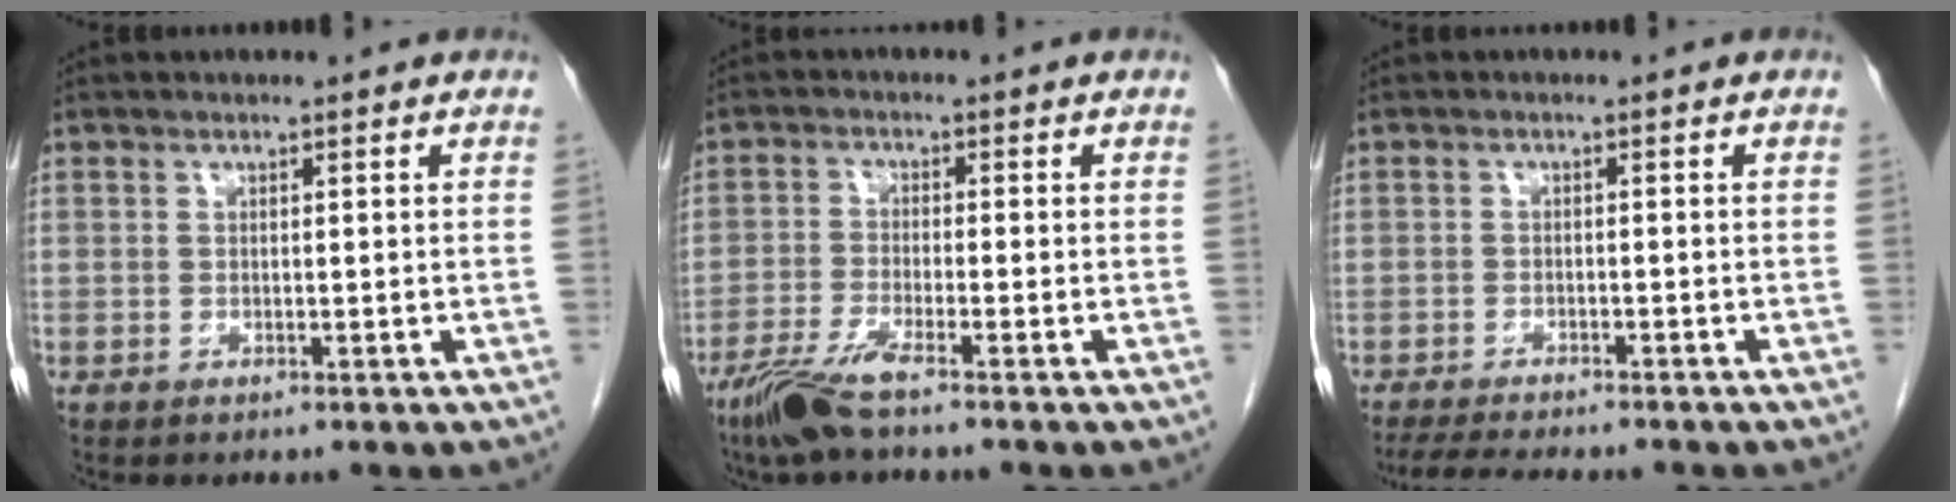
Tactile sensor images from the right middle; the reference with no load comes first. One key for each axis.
{"total": 5.6, "fx": -4.0, "fy": 0.1, "fz": 3.9, "tx": -0.087, "ty": -0.017, "tz": -0.084}
{"total": 8.7, "fx": -7.7, "fy": 1.0, "fz": 3.9, "tx": -0.058, "ty": -0.014, "tz": -0.116}